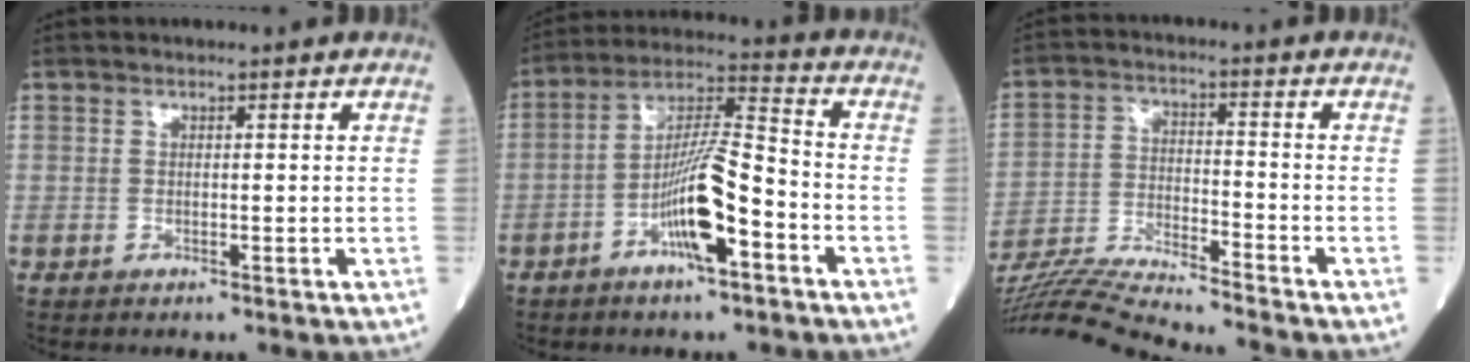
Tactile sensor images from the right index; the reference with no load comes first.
{"total": 10.9, "force": [-4.6, 1.5, 9.8], "torque": [-0.185, 0.011, -0.084]}
{"total": 14.3, "force": [-13.7, -1.3, 3.8], "torque": [-0.063, -0.004, -0.243]}